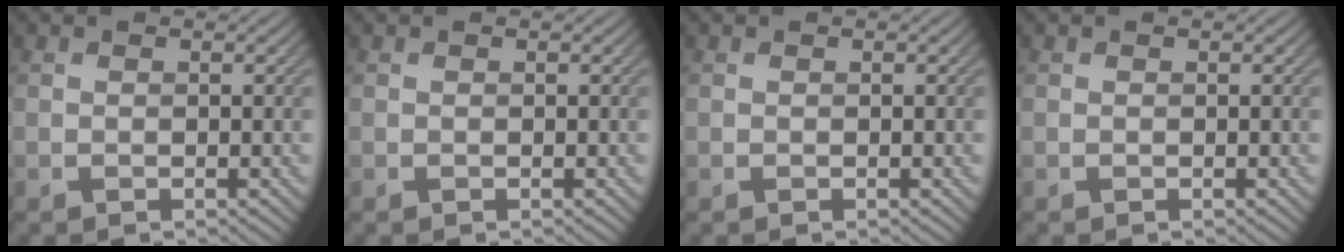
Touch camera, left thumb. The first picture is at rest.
{"total": 0.0}
{"total": 0.0}
{"total": 0.0}